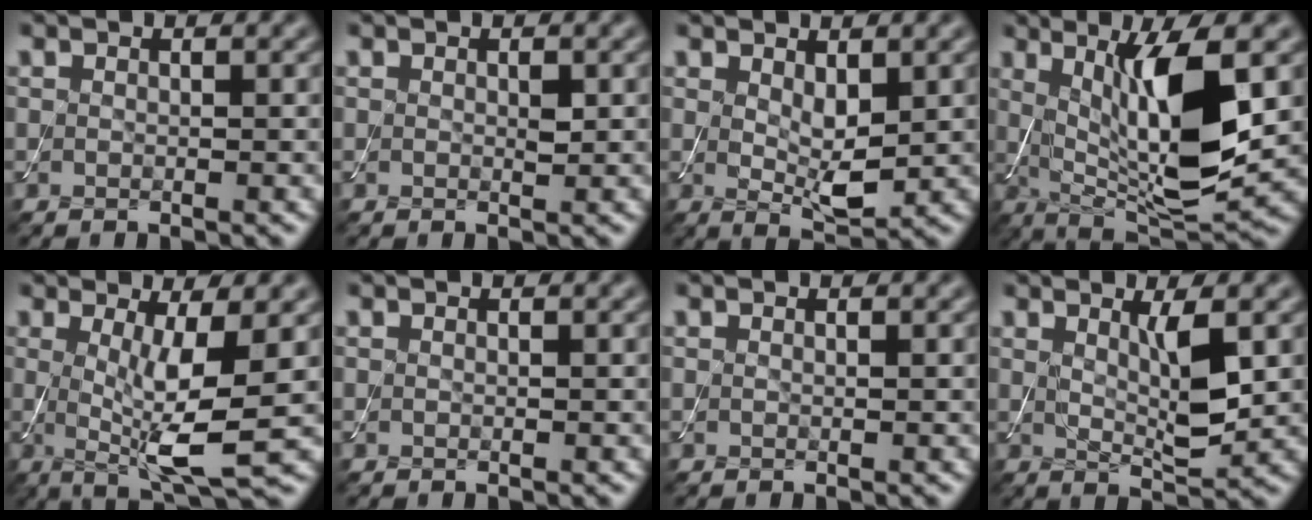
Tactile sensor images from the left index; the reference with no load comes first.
{"total": 0.7, "force": [0.1, 0.3, 0.7], "torque": [-0.009, -0.001, 0.002]}
{"total": 3.1, "force": [0.6, 1.3, 2.7], "torque": [-0.054, -0.007, 0.018]}
{"total": 10.0, "force": [1.6, 2.8, 9.5], "torque": [-0.153, -0.014, 0.037]}
{"total": 6.9, "force": [-0.2, 1.4, 6.7], "torque": [-0.112, -0.016, 0.003]}
{"total": 0.0}
{"total": 0.0}
{"total": 3.5, "force": [1.1, 0.7, 3.2], "torque": [-0.056, -0.012, 0.023]}